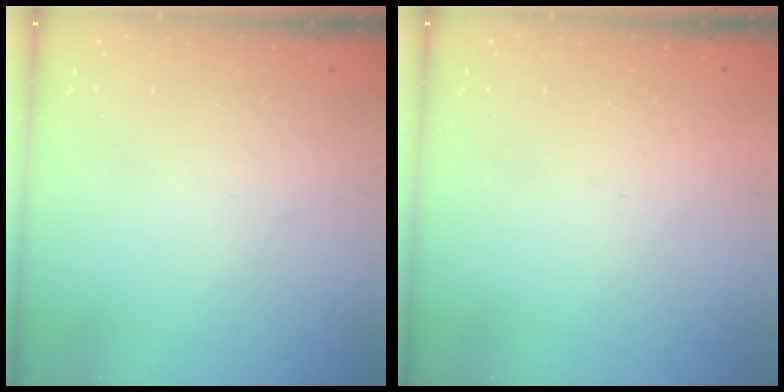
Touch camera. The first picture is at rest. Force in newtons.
{"total": 1.6, "press": 1.6, "slide": 0.1}